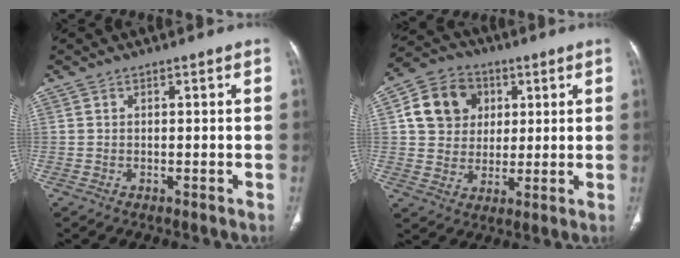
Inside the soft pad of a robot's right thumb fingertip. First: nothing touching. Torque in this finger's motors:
{"motor_torque": [-0.68, 0.79, 0.06, 0.05, 0.13]}